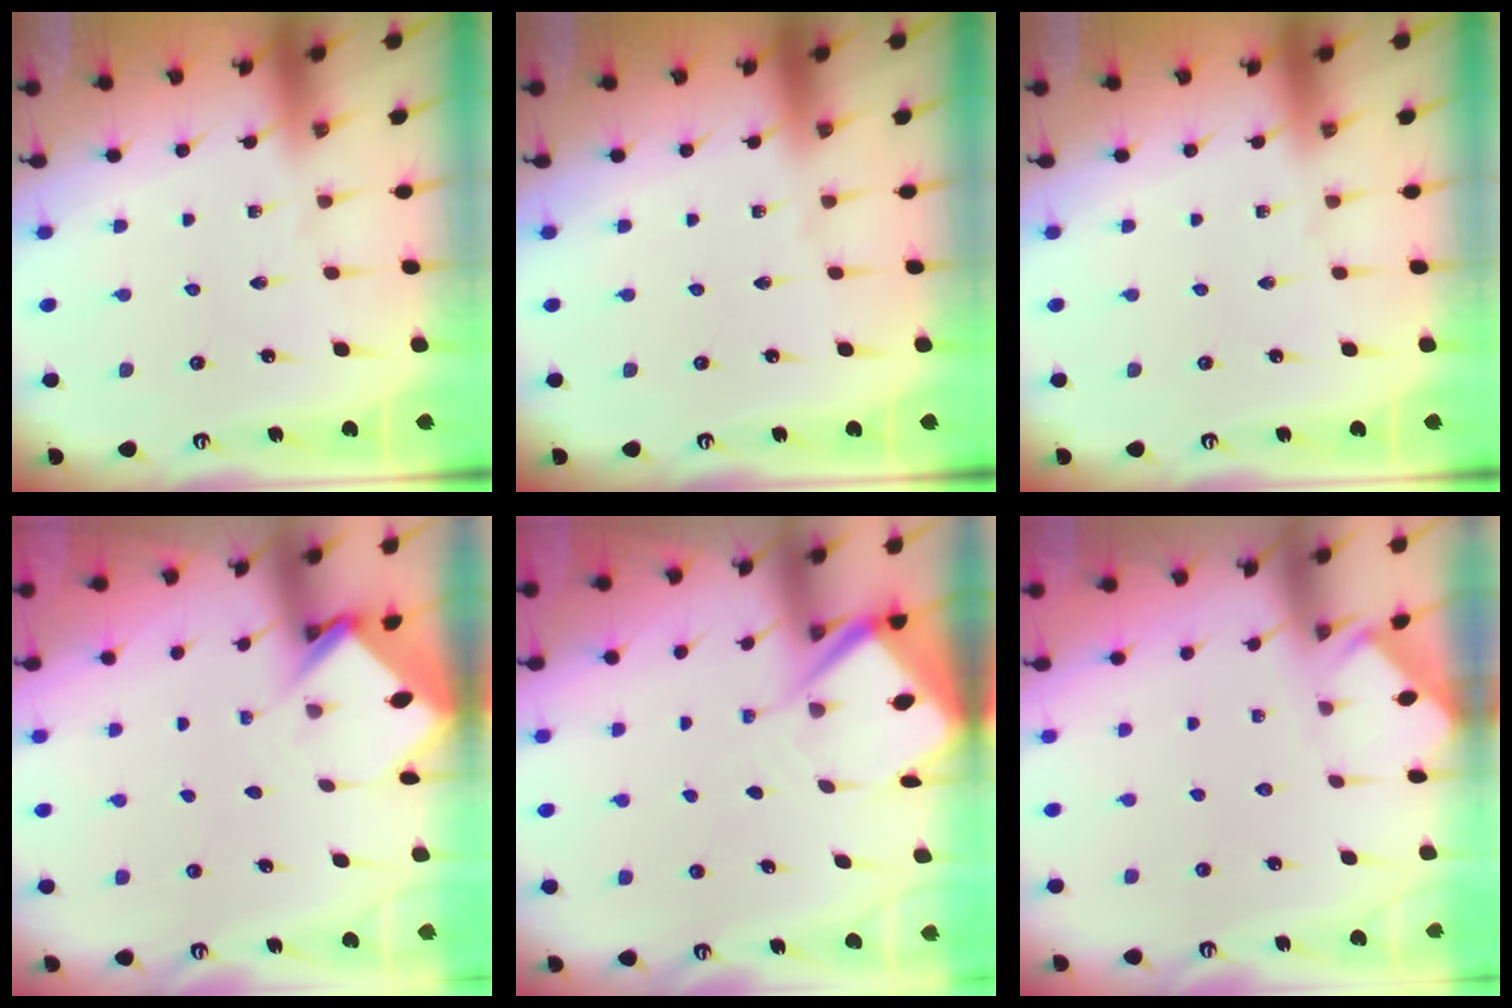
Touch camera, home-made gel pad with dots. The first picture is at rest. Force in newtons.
{"total": 0.0}
{"total": 0.0}
{"total": 3.4, "press": 3.4, "slide": 0.3}
{"total": 6.2, "press": 6.2, "slide": 0.6}
{"total": 2.7, "press": 2.6, "slide": 0.4}